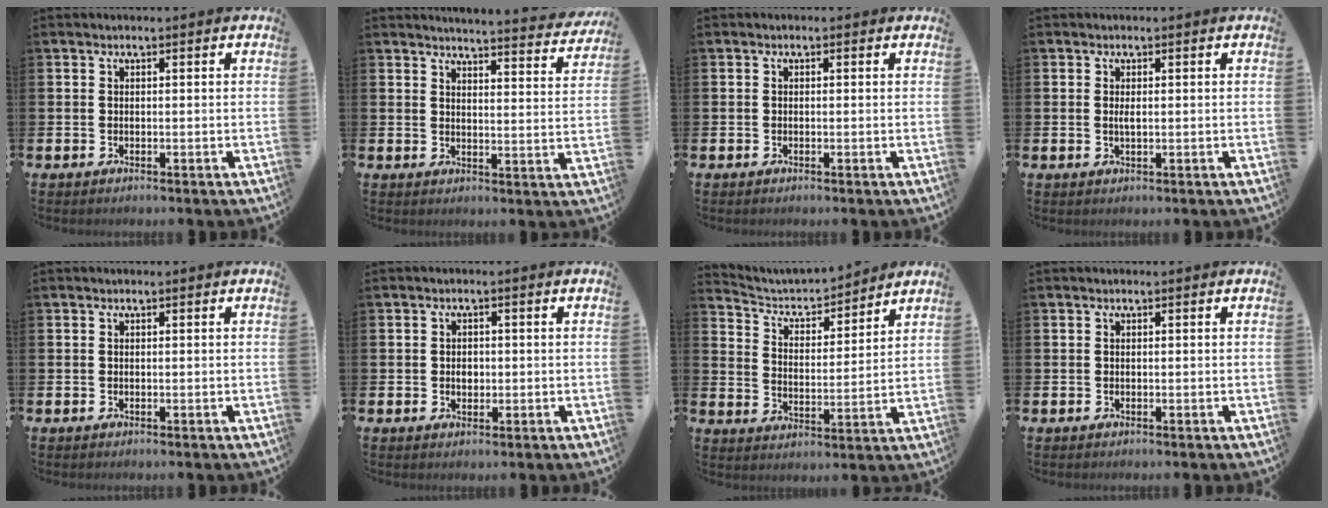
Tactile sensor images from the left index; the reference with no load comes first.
{"total": 4.3, "force": [4.3, -0.2, 0.6], "torque": [-0.017, -0.036, 0.072]}
{"total": 0.0}
{"total": 1.0, "force": [0.2, 0.3, 0.9], "torque": [-0.013, 0.000, 0.002]}
{"total": 0.0}
{"total": 1.7, "force": [0.0, 1.3, 1.0], "torque": [0.000, 0.000, -0.007]}
{"total": 5.1, "force": [4.8, 1.2, 1.2], "torque": [-0.053, -0.035, 0.080]}
{"total": 0.0}